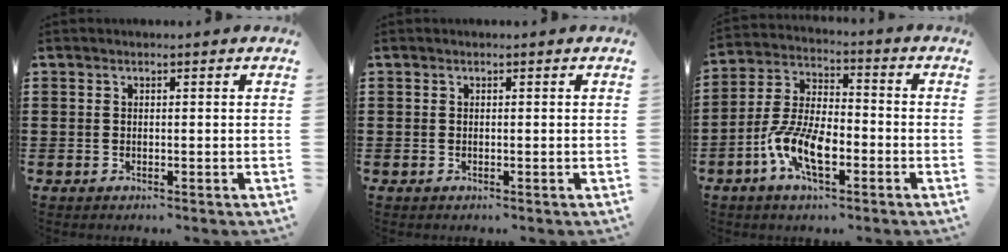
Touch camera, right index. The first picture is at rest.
{"total": 0.0}
{"total": 9.0, "force": [-4.0, 3.7, 7.2], "torque": [-0.174, -0.009, -0.080]}